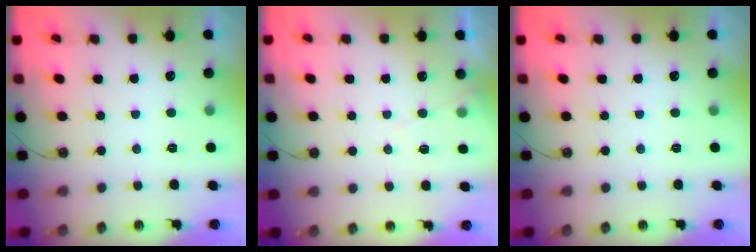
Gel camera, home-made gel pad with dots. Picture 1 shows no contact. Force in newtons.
{"total": 6.7, "press": 6.7, "slide": 0.9}
{"total": 0.0}